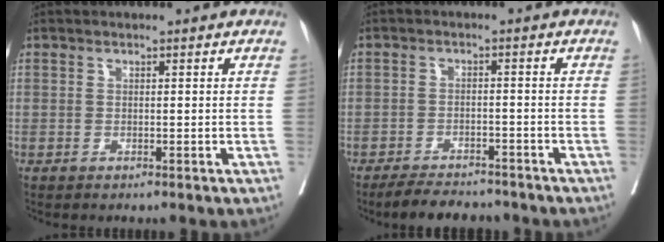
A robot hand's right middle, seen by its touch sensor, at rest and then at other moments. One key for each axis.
{"total": 6.1, "fx": -5.4, "fy": 2.2, "fz": 1.8, "tx": -0.031, "ty": -0.006, "tz": -0.083}